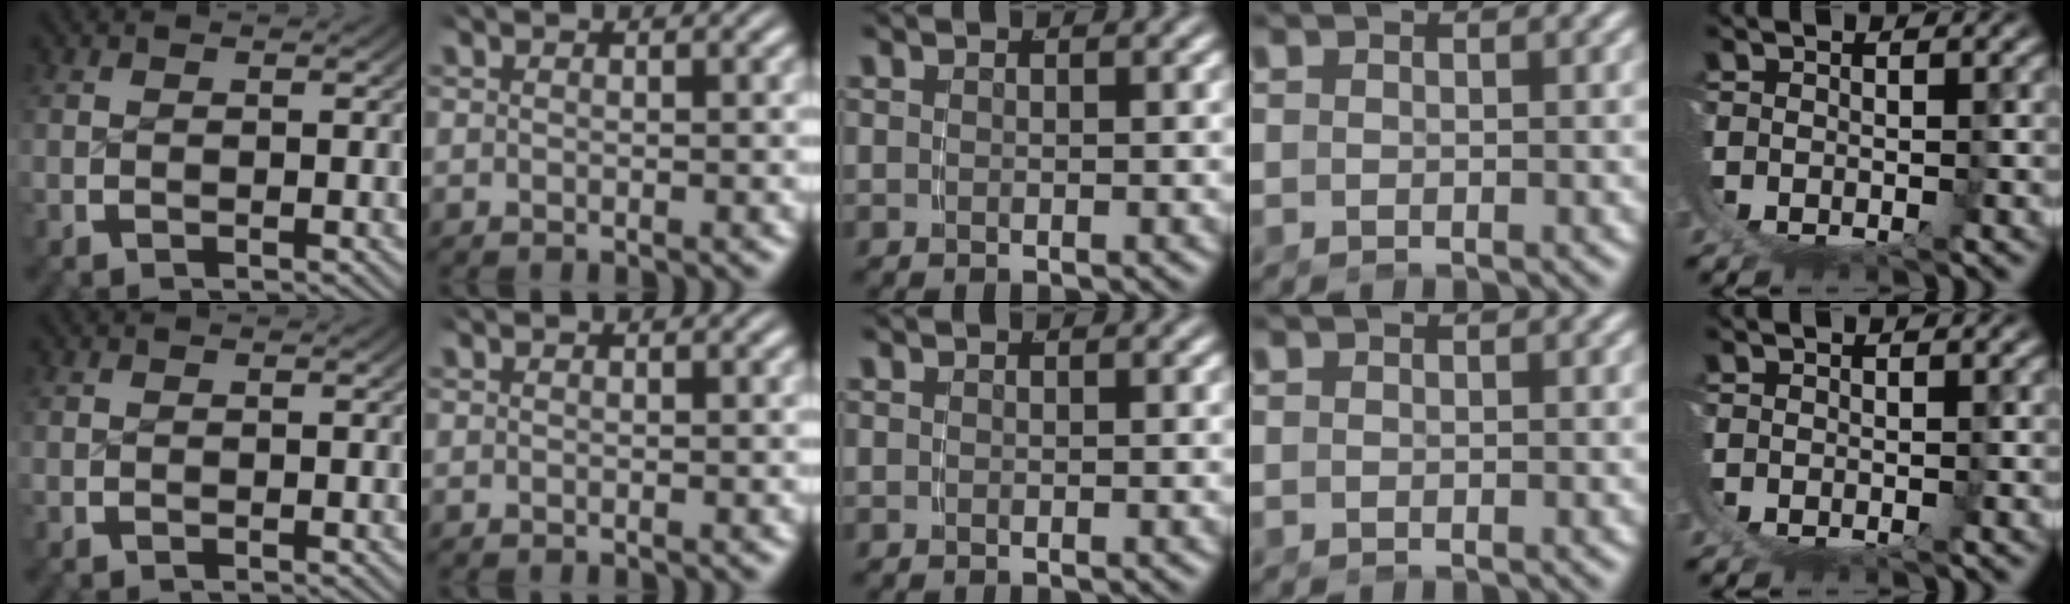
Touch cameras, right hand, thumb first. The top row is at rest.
{}